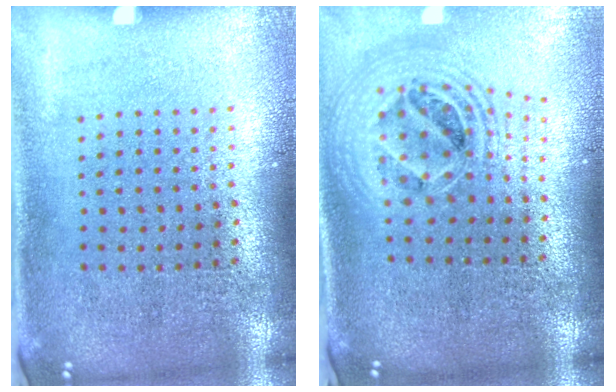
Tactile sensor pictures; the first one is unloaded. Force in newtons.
{"total": 2.3, "press": 1.7, "slide": 1.4}